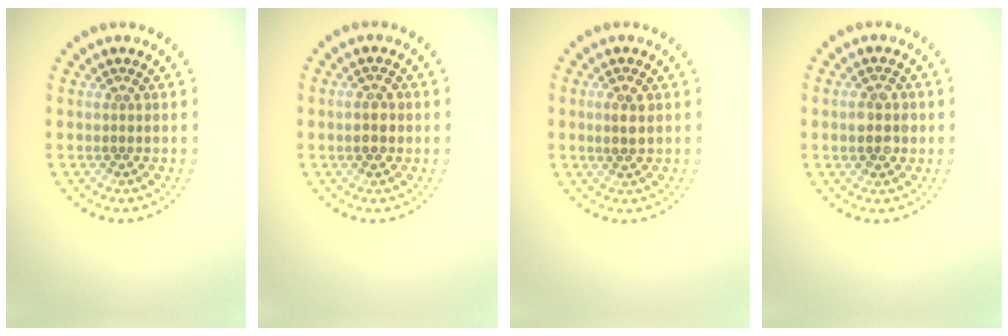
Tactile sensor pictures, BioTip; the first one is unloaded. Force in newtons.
{"total": 1.6, "press": 1.6, "slide": 0.0}
{"total": 1.6, "press": 1.6, "slide": 0.4}
{"total": 2.8, "press": 2.8, "slide": 0.2}